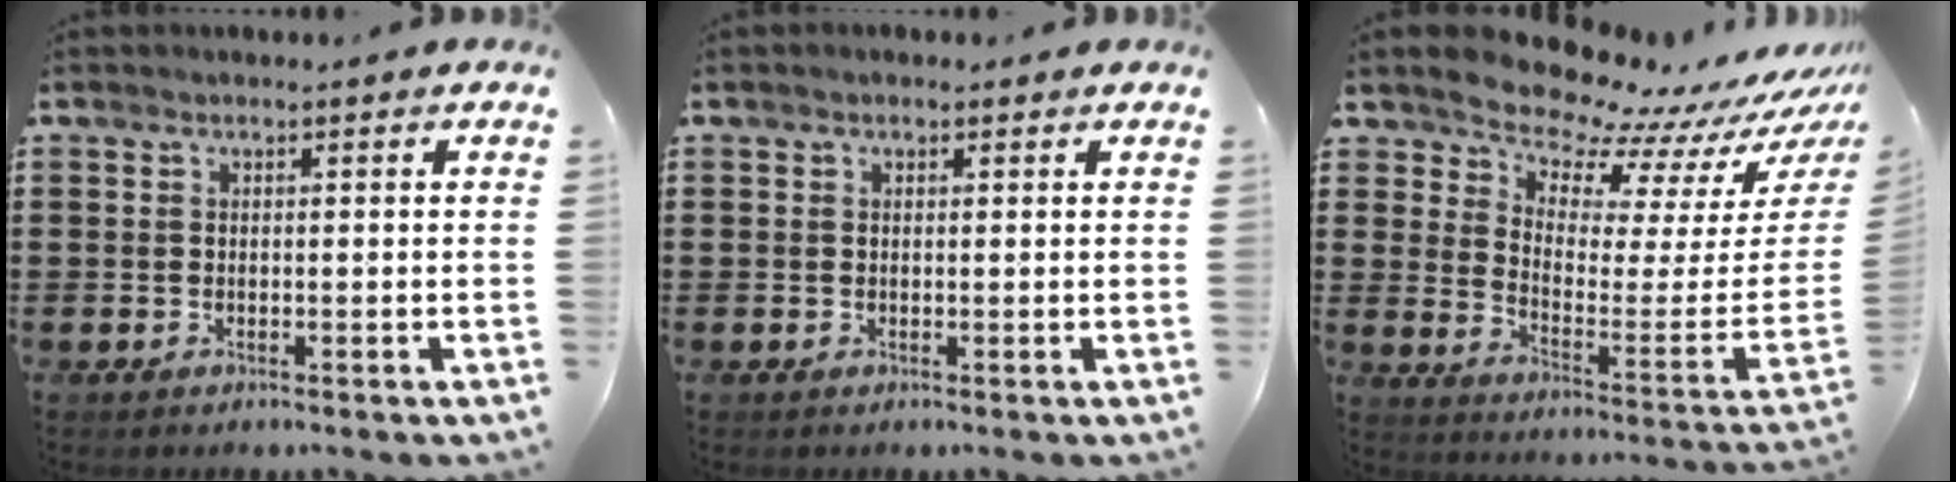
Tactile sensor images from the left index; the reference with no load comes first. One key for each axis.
{"total": 0.6, "fx": 0.3, "fy": 0.4, "fz": 0.3, "tx": -0.006, "ty": 0.004, "tz": 0.005}
{"total": 8.6, "fx": 8.5, "fy": 1.5, "fz": 0.1, "tx": -0.033, "ty": -0.099, "tz": 0.145}